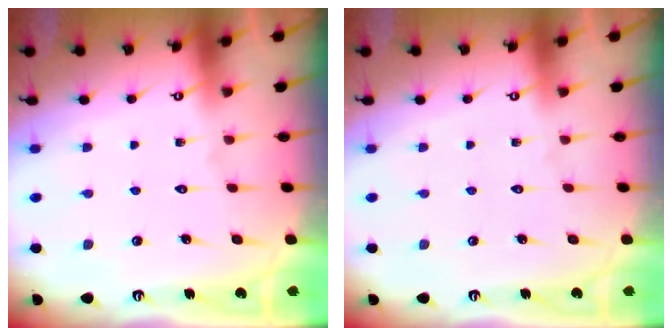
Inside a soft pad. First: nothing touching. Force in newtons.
{"total": 0.0}